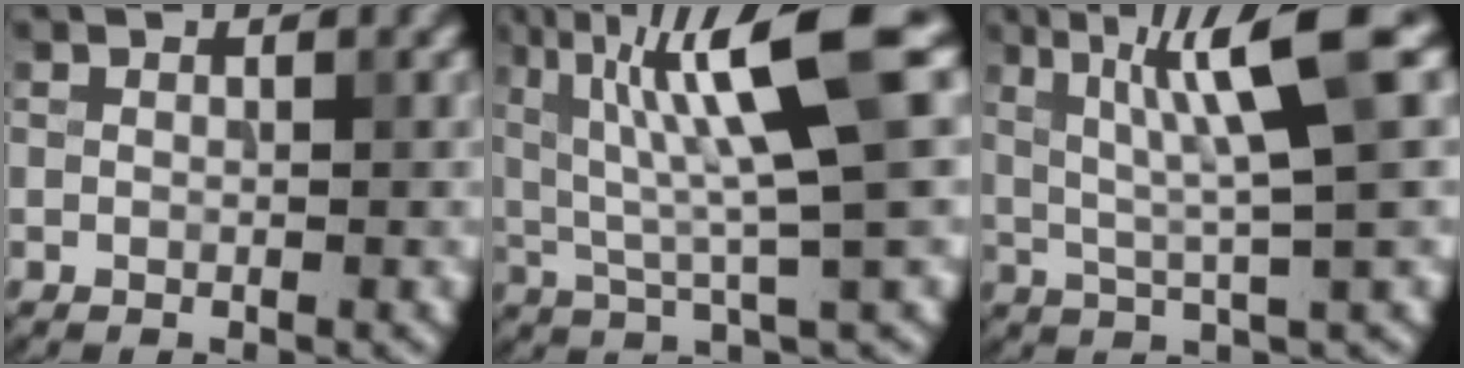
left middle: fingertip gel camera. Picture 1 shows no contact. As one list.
[{"total": 10.7, "force": [3.3, 1.7, 10.0], "torque": [-0.160, 0.013, 0.060]}, {"total": 8.0, "force": [2.3, 0.8, 7.6], "torque": [-0.130, 0.016, 0.040]}]